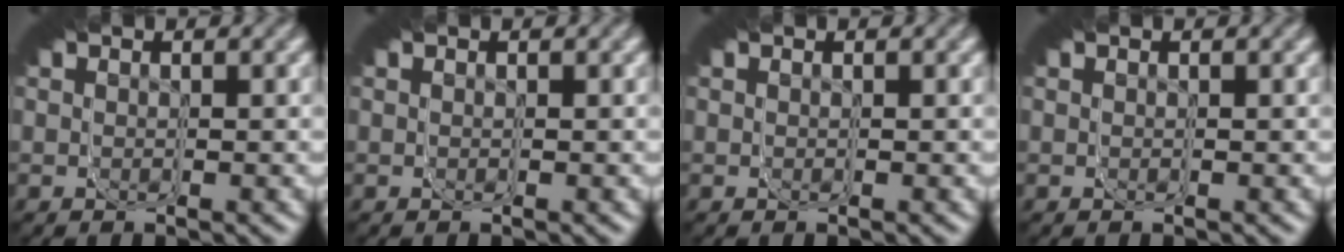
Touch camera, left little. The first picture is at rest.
{"total": 0.0}
{"total": 0.0}
{"total": 0.0}